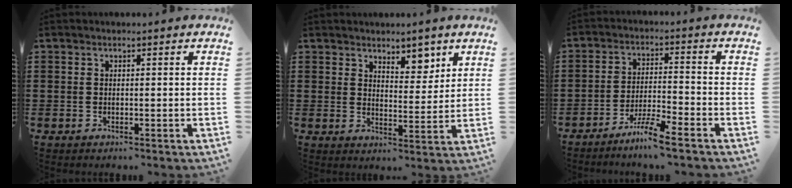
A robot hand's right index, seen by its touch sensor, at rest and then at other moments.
{"total": 4.9, "force": [4.1, 2.4, 1.4], "torque": [-0.019, -0.015, 0.069]}
{"total": 5.6, "force": [-4.7, -0.3, 3.0], "torque": [-0.072, -0.012, -0.091]}